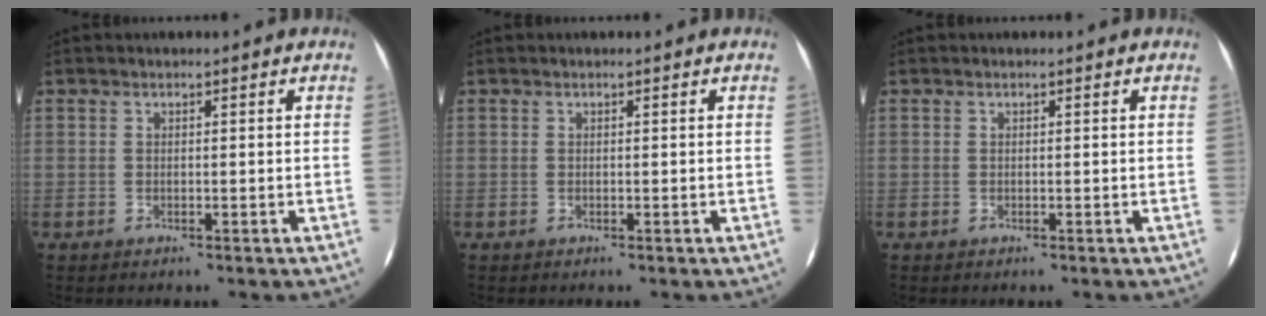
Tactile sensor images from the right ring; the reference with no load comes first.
{"total": 0.0}
{"total": 0.0}